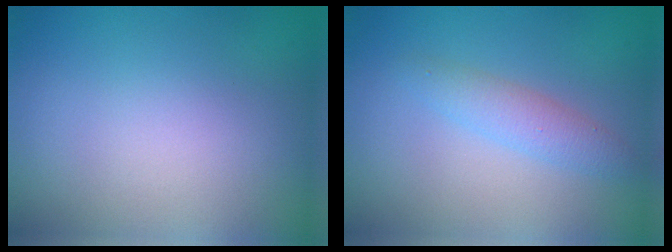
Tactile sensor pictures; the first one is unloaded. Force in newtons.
{"total": 2.1, "press": 2.1, "slide": 0.0}